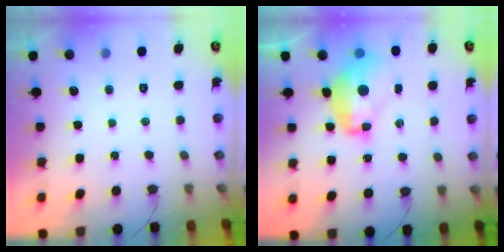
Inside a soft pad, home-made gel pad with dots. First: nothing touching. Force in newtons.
{"total": 12.3, "press": 12.2, "slide": 1.1}